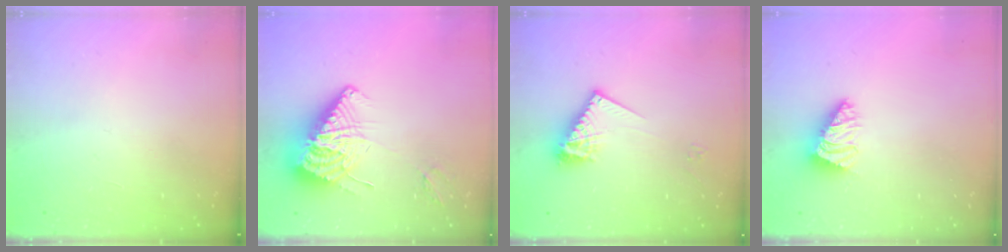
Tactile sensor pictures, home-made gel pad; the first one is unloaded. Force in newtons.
{"total": 12.7, "press": 12.6, "slide": 1.6}
{"total": 11.2, "press": 11.2, "slide": 1.1}
{"total": 2.1, "press": 2.1, "slide": 0.5}